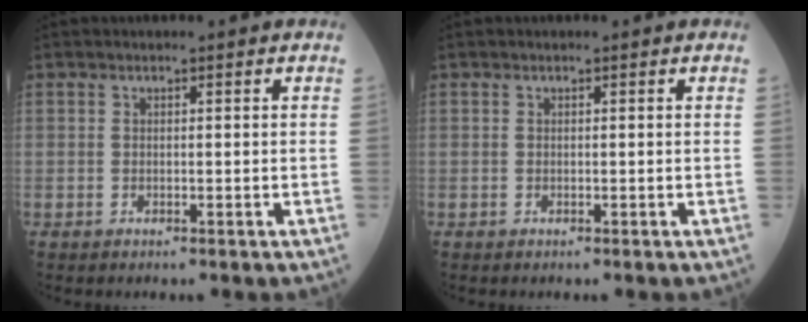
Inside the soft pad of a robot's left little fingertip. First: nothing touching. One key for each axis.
{"total": 0.0}